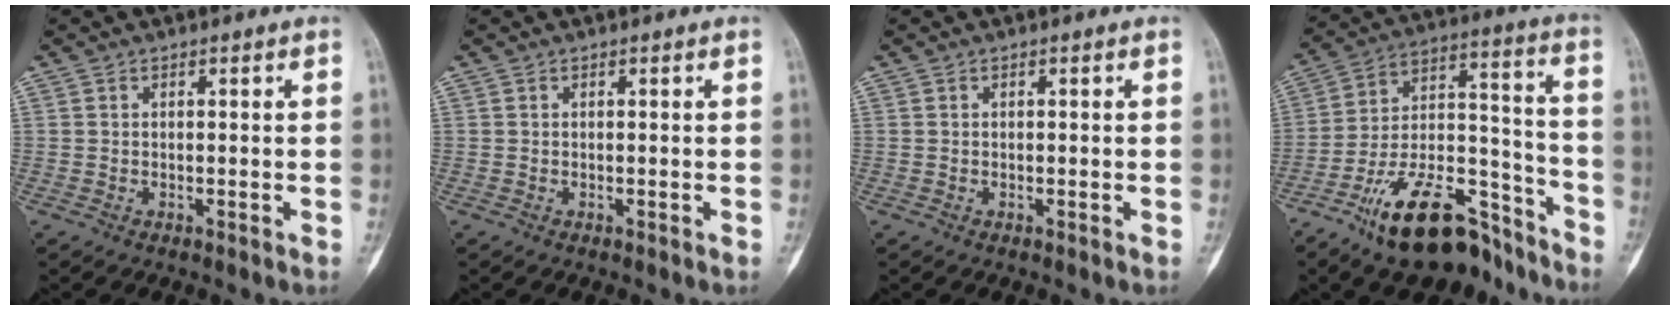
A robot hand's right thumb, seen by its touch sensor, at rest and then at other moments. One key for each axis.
{"total": 0.0}
{"total": 0.0}
{"total": 21.5, "fx": -15.3, "fy": 9.2, "fz": 12.0, "tx": -0.190, "ty": 0.107, "tz": -0.260}